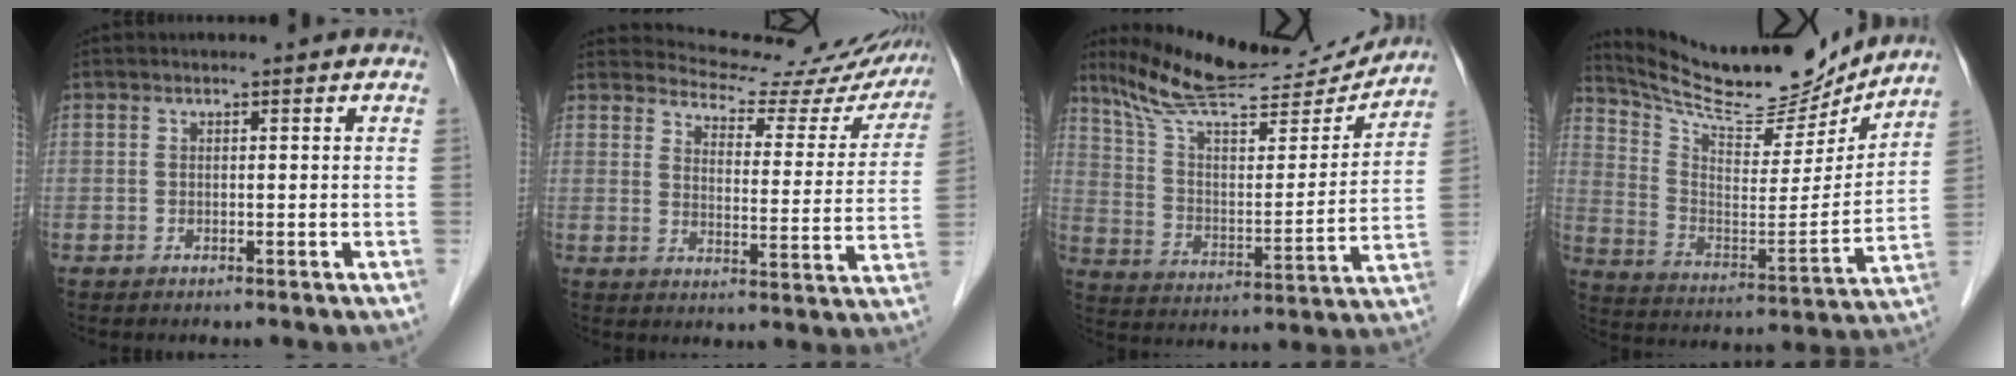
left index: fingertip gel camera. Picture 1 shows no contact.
{"total": 17.6, "force": [17.1, 3.8, 1.9], "torque": [-0.005, -0.054, 0.190]}
{"total": 19.9, "force": [18.6, 2.8, 6.5], "torque": [-0.113, -0.013, 0.287]}
{"total": 19.7, "force": [18.2, 4.2, 6.4], "torque": [-0.126, -0.025, 0.289]}